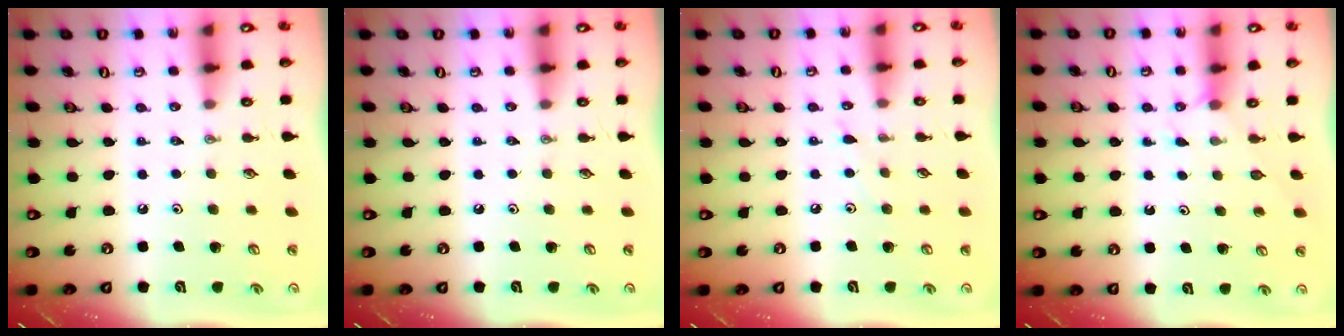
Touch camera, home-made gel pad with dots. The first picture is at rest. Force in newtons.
{"total": 0.0}
{"total": 4.3, "press": 4.3, "slide": 0.5}
{"total": 3.0, "press": 2.9, "slide": 0.4}